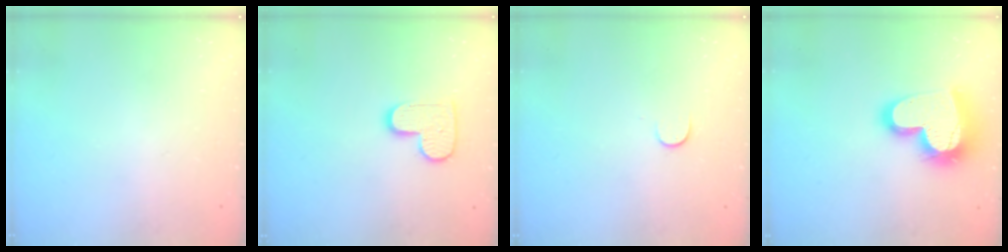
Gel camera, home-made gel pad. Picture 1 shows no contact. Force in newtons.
{"total": 10.6, "press": 10.6, "slide": 0.7}
{"total": 5.0, "press": 5.0, "slide": 0.5}
{"total": 21.2, "press": 21.1, "slide": 1.9}